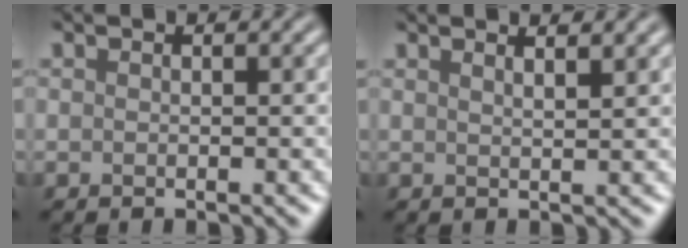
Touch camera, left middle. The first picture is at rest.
{"total": 1.9, "force": [1.6, 0.4, 0.9], "torque": [-0.005, 0.006, 0.008]}